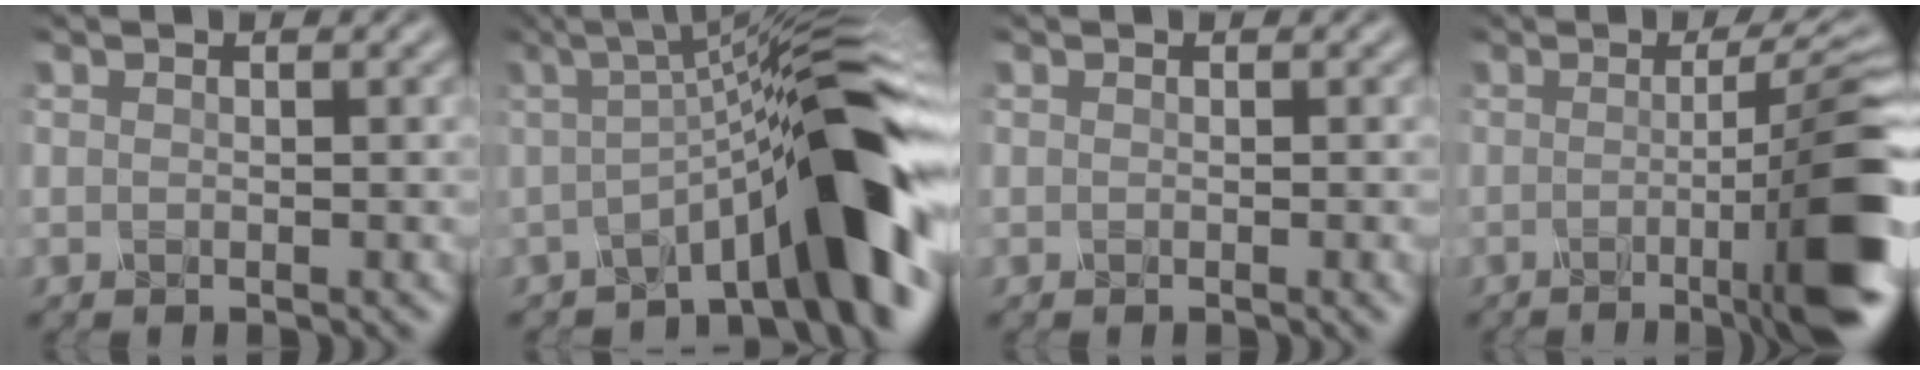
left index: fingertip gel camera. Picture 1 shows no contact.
{"total": 10.0, "force": [-2.6, 1.8, 9.4], "torque": [-0.110, 0.019, -0.052]}
{"total": 0.8, "force": [-0.1, 0.2, 0.8], "torque": [-0.010, -0.004, -0.001]}
{"total": 11.7, "force": [-2.0, 2.4, 11.2], "torque": [-0.127, -0.003, -0.033]}